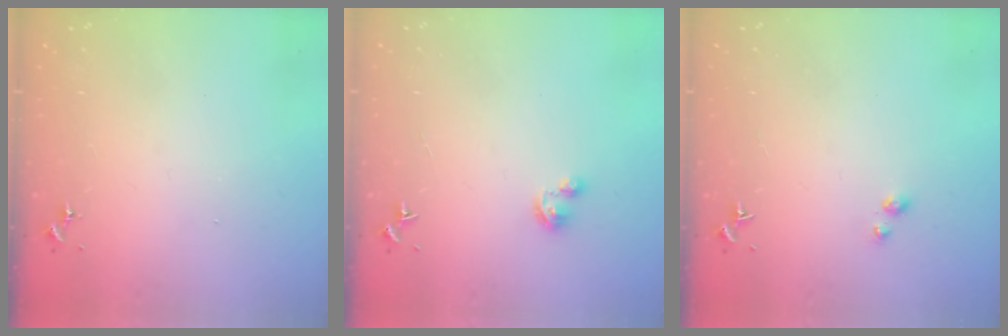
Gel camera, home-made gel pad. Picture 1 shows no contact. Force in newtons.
{"total": 3.0, "press": 2.9, "slide": 0.3}
{"total": 2.8, "press": 2.8, "slide": 0.3}